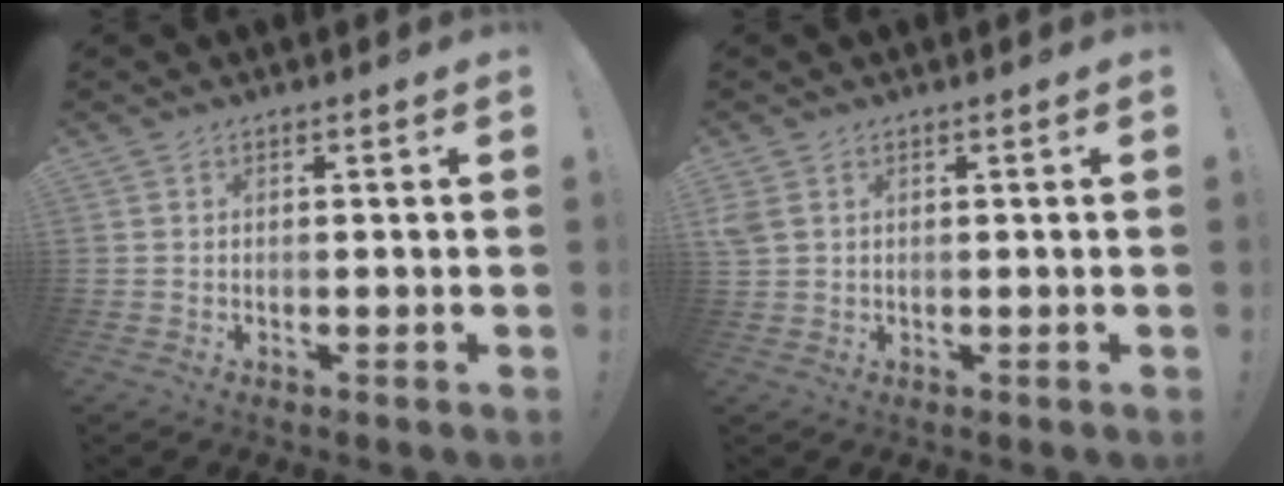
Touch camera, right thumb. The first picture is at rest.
{"total": 2.6, "force": [0.9, 1.4, 2.0], "torque": [-0.038, 0.004, 0.019]}